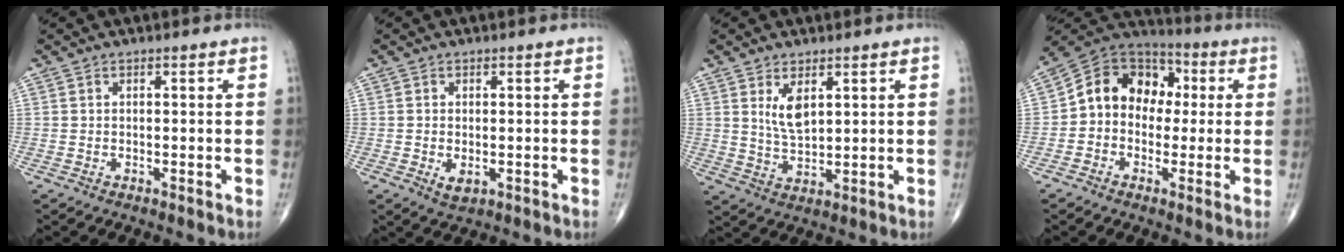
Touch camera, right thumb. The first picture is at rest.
{"total": 2.4, "force": [-0.4, 1.4, 1.9], "torque": [-0.030, -0.006, -0.003]}
{"total": 5.4, "force": [2.3, 2.4, 4.3], "torque": [-0.074, -0.020, 0.051]}
{"total": 12.5, "force": [0.6, 10.2, 7.3], "torque": [-0.082, 0.042, -0.007]}